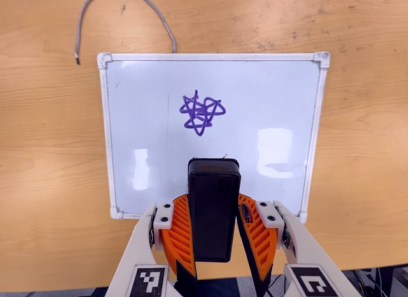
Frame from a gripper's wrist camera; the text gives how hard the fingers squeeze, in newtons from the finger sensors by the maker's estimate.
{"total": 8.4, "left": 6.7, "right": 10.1}